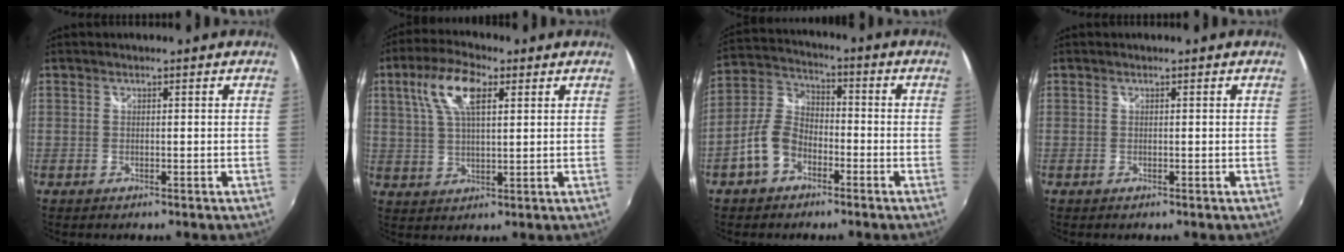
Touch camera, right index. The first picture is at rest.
{"total": 9.8, "force": [3.9, 3.9, 8.1], "torque": [-0.160, 0.020, 0.072]}
{"total": 8.7, "force": [-4.4, 5.7, 4.8], "torque": [-0.108, 0.022, -0.085]}
{"total": 0.0}